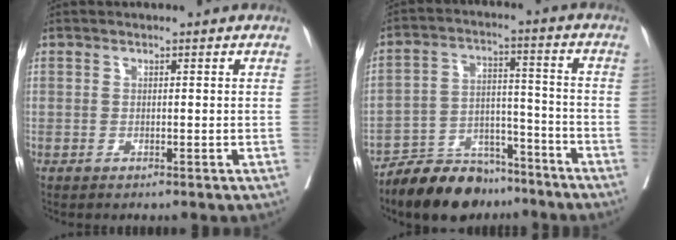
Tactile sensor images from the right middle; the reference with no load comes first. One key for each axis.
{"total": 11.3, "fx": -10.1, "fy": 4.3, "fz": 3.0, "tx": -0.042, "ty": 0.024, "tz": -0.173}